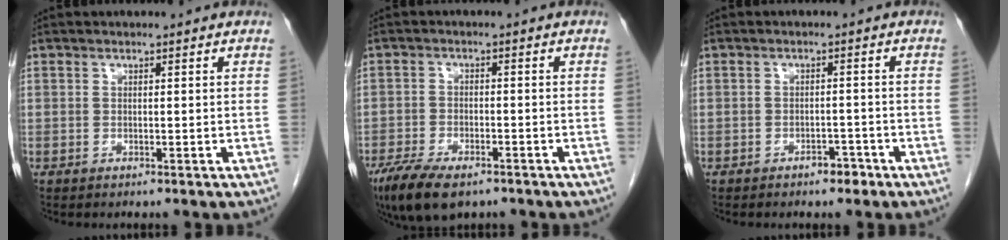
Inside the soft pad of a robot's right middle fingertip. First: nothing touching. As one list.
[{"total": 9.4, "force": [-6.6, 3.5, 5.7], "torque": [-0.100, -0.014, -0.110]}, {"total": 2.1, "force": [-1.6, 0.9, 1.0], "torque": [-0.014, 0.004, -0.020]}]